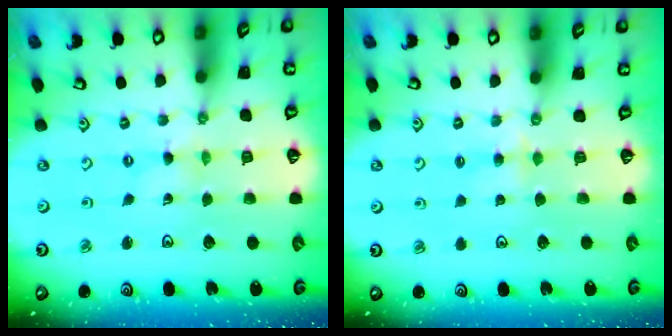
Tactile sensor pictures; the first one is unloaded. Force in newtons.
{"total": 2.6, "press": 2.5, "slide": 0.4}